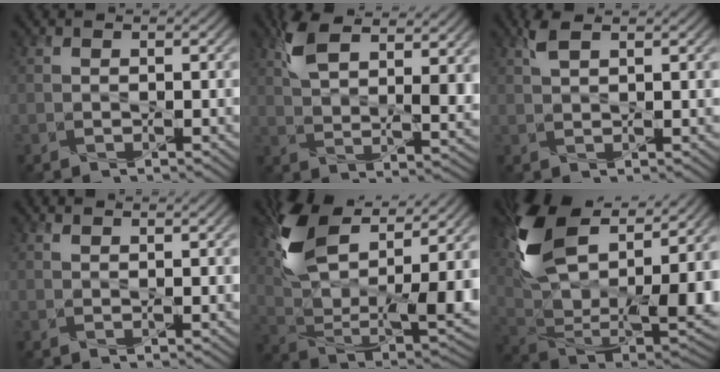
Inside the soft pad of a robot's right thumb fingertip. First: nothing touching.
{"total": 11.5, "force": [5.4, 4.7, 8.9], "torque": [-0.178, -0.001, 0.104]}
{"total": 2.4, "force": [1.5, 0.6, 1.8], "torque": [-0.043, 0.006, 0.029]}
{"total": 1.3, "force": [1.1, 0.1, 0.6], "torque": [-0.013, 0.001, 0.017]}
{"total": 15.4, "force": [7.0, 7.4, 11.6], "torque": [-0.241, 0.000, 0.138]}
{"total": 18.0, "force": [7.5, 9.6, 13.2], "torque": [-0.298, 0.011, 0.147]}